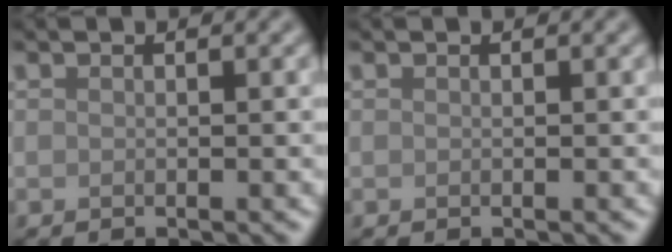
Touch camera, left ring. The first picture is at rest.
{"total": 0.0}